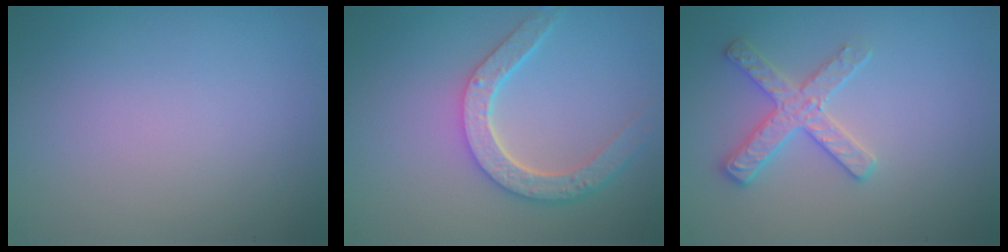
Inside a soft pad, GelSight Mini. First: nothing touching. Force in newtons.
{"total": 4.6, "press": 3.7, "slide": 2.8}
{"total": 2.9, "press": 2.9, "slide": 0.1}